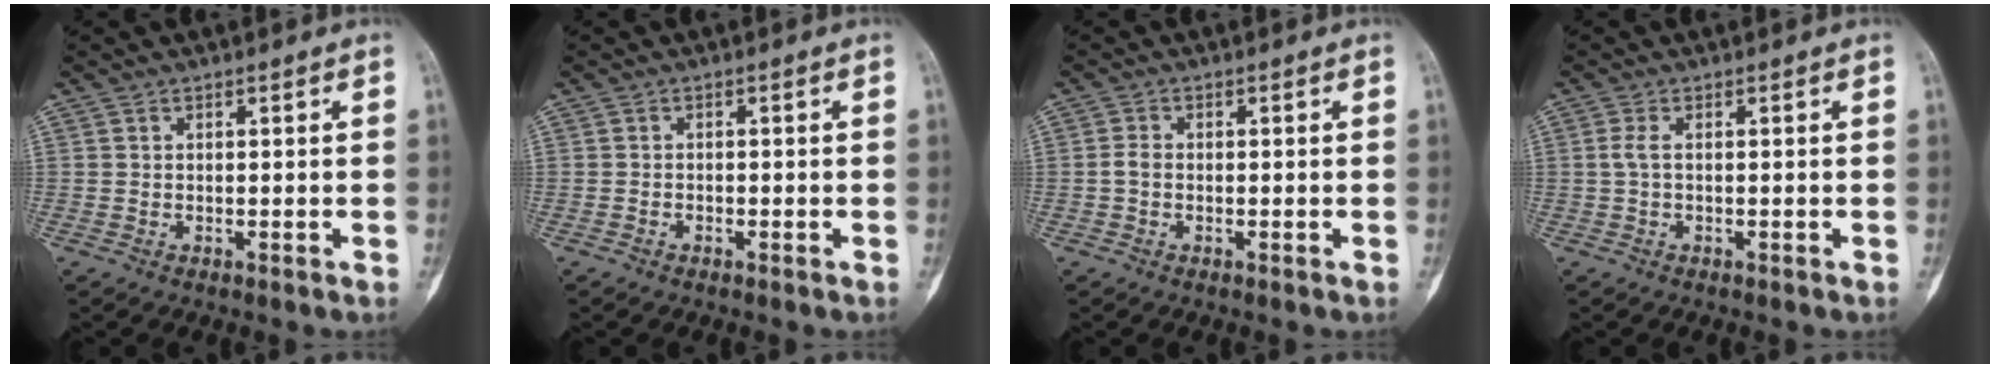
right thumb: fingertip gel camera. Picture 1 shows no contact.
{"total": 0.6, "force": [-0.4, 0.4, 0.2], "torque": [-0.002, 0.002, -0.011]}
{"total": 1.6, "force": [-0.4, 1.1, 1.1], "torque": [-0.022, 0.002, -0.012]}
{"total": 1.6, "force": [-0.1, 0.5, 1.5], "torque": [-0.040, -0.001, -0.003]}